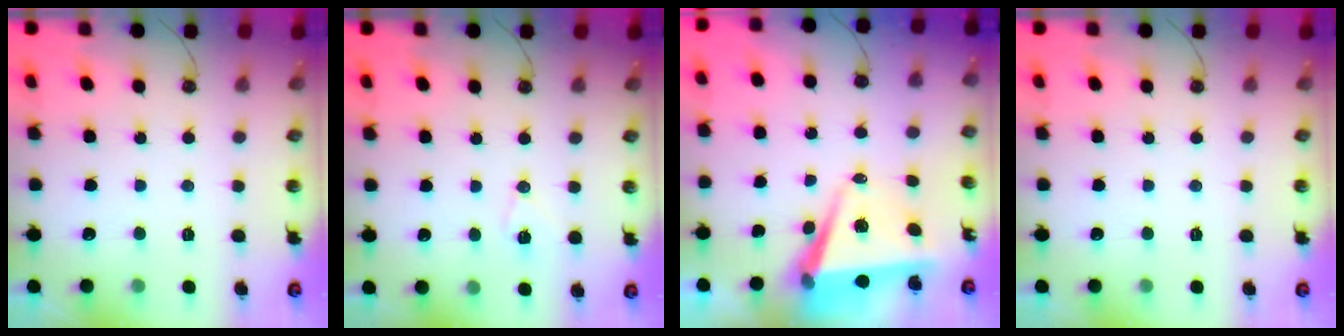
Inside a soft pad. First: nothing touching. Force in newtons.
{"total": 7.2, "press": 6.8, "slide": 2.1}
{"total": 7.5, "press": 6.1, "slide": 4.4}
{"total": 0.0}